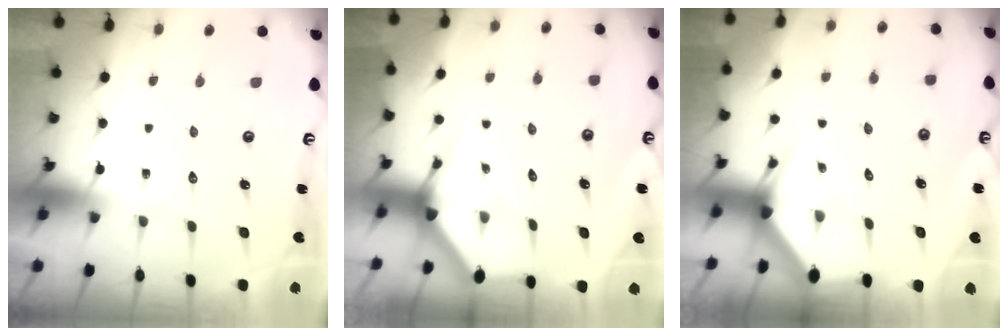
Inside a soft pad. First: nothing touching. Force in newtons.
{"total": 3.5, "press": 3.5, "slide": 0.2}
{"total": 3.2, "press": 3.2, "slide": 0.0}